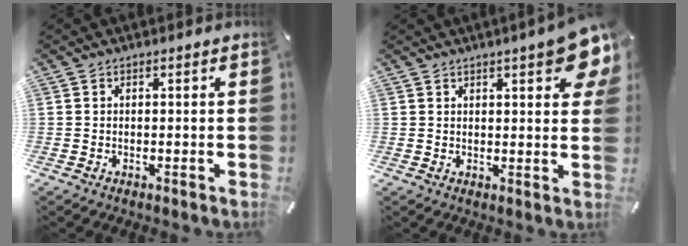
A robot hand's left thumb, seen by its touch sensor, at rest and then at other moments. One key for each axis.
{"total": 8.7, "fx": 4.6, "fy": 2.7, "fz": 6.9, "tx": -0.088, "ty": -0.020, "tz": 0.075}